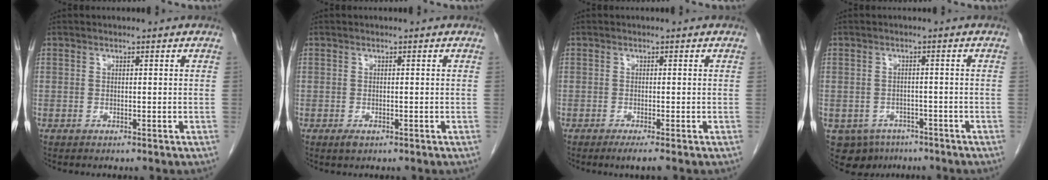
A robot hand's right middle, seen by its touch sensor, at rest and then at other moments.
{"total": 1.0, "force": [-0.6, 0.5, 0.7], "torque": [-0.013, -0.001, -0.004]}
{"total": 1.8, "force": [-1.2, -0.3, 1.3], "torque": [-0.023, -0.005, -0.023]}
{"total": 4.5, "force": [-3.0, 3.3, 0.5], "torque": [-0.004, 0.003, -0.042]}